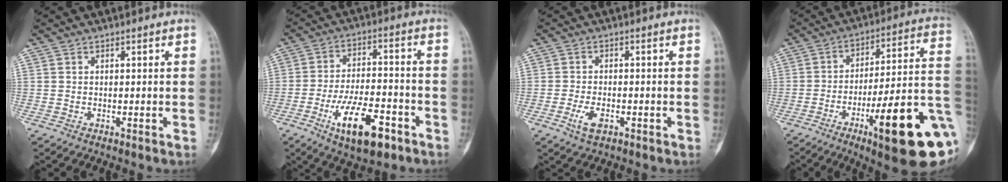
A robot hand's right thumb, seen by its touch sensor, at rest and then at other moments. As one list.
[{"total": 13.7, "force": [-6.7, 5.7, 10.5], "torque": [-0.169, 0.028, -0.105]}, {"total": 4.0, "force": [-1.7, 2.1, 3.0], "torque": [-0.059, 0.003, -0.028]}, {"total": 24.1, "force": [-8.1, 5.0, 22.2], "torque": [-0.262, 0.029, -0.112]}]